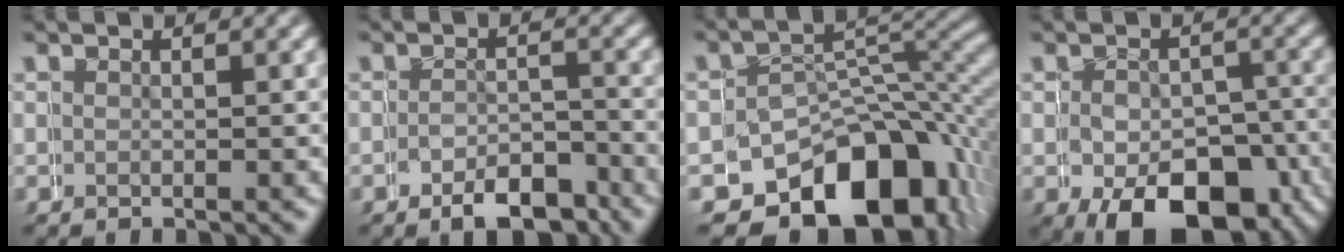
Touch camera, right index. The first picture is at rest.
{"total": 4.7, "force": [-3.9, 2.2, 1.4], "torque": [-0.009, -0.007, -0.068]}
{"total": 12.2, "force": [-6.5, 8.1, 6.4], "torque": [-0.082, -0.030, -0.091]}
{"total": 10.2, "force": [-5.9, 6.3, 5.5], "torque": [-0.091, -0.044, -0.070]}